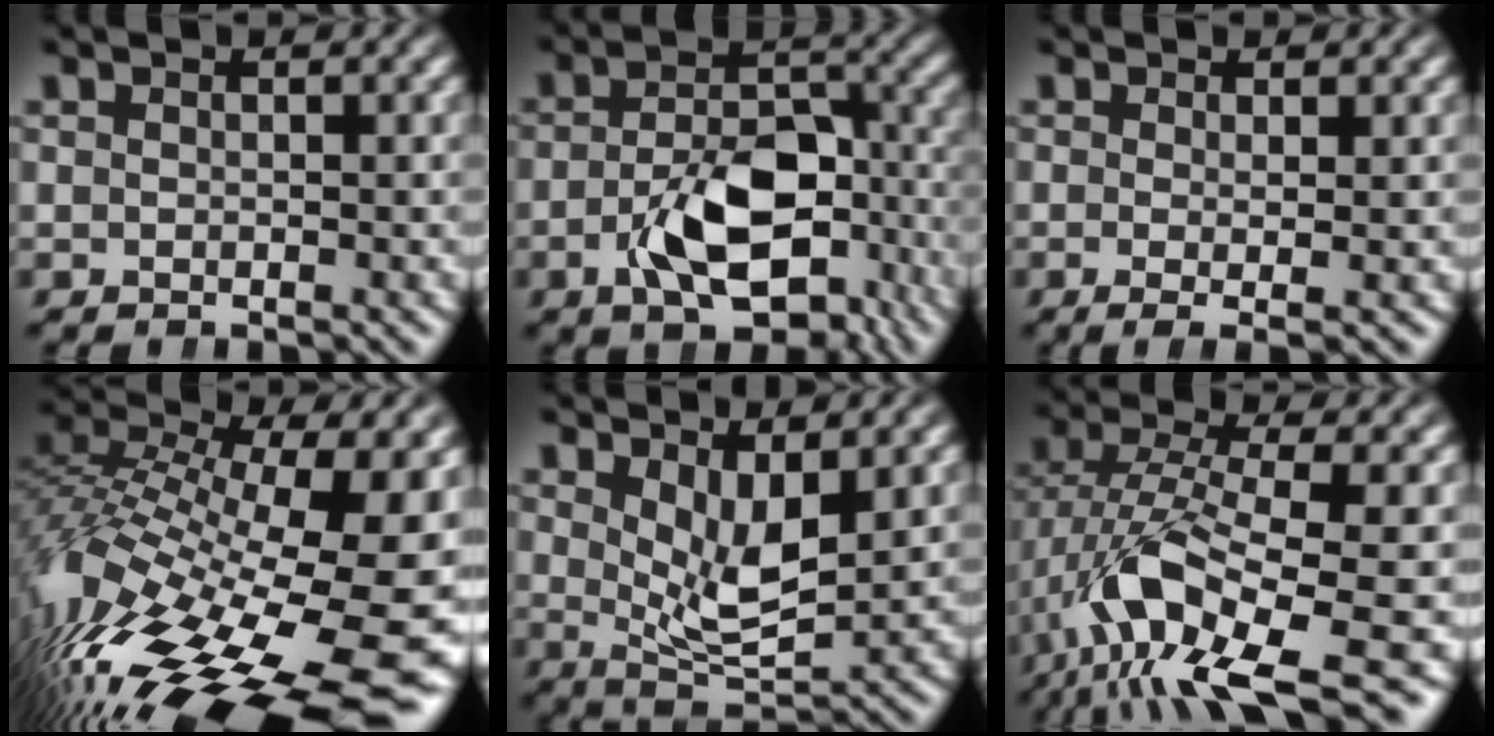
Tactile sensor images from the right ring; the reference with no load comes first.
{"total": 7.6, "force": [-3.0, 4.3, 5.5], "torque": [-0.086, -0.016, -0.042]}
{"total": 2.3, "force": [-1.0, 0.5, 2.0], "torque": [-0.047, -0.019, -0.010]}
{"total": 15.1, "force": [-3.7, 8.0, 12.3], "torque": [-0.210, -0.061, -0.016]}
{"total": 5.1, "force": [1.6, 2.3, 4.3], "torque": [-0.066, -0.016, 0.030]}
{"total": 10.0, "force": [-3.5, 4.3, 8.3], "torque": [-0.176, -0.043, -0.030]}